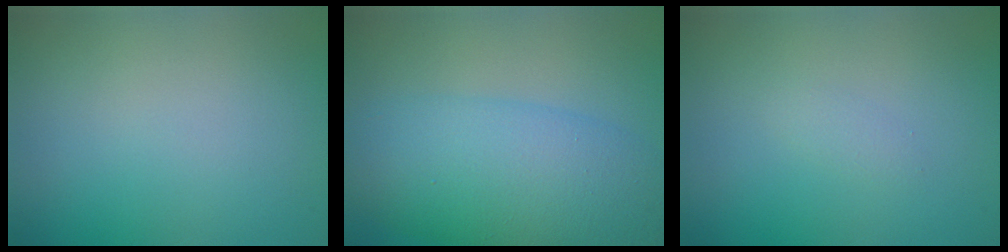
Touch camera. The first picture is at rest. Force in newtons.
{"total": 8.1, "press": 8.1, "slide": 0.0}
{"total": 0.8, "press": 0.8, "slide": 0.1}